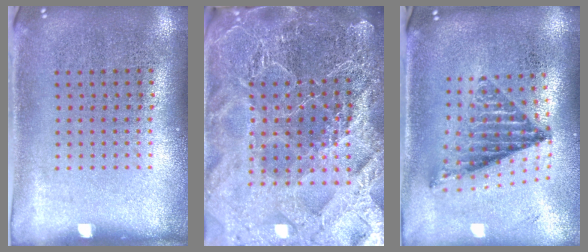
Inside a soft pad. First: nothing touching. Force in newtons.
{"total": 6.2, "press": 5.4, "slide": 3.1}
{"total": 1.1, "press": 1.0, "slide": 0.5}